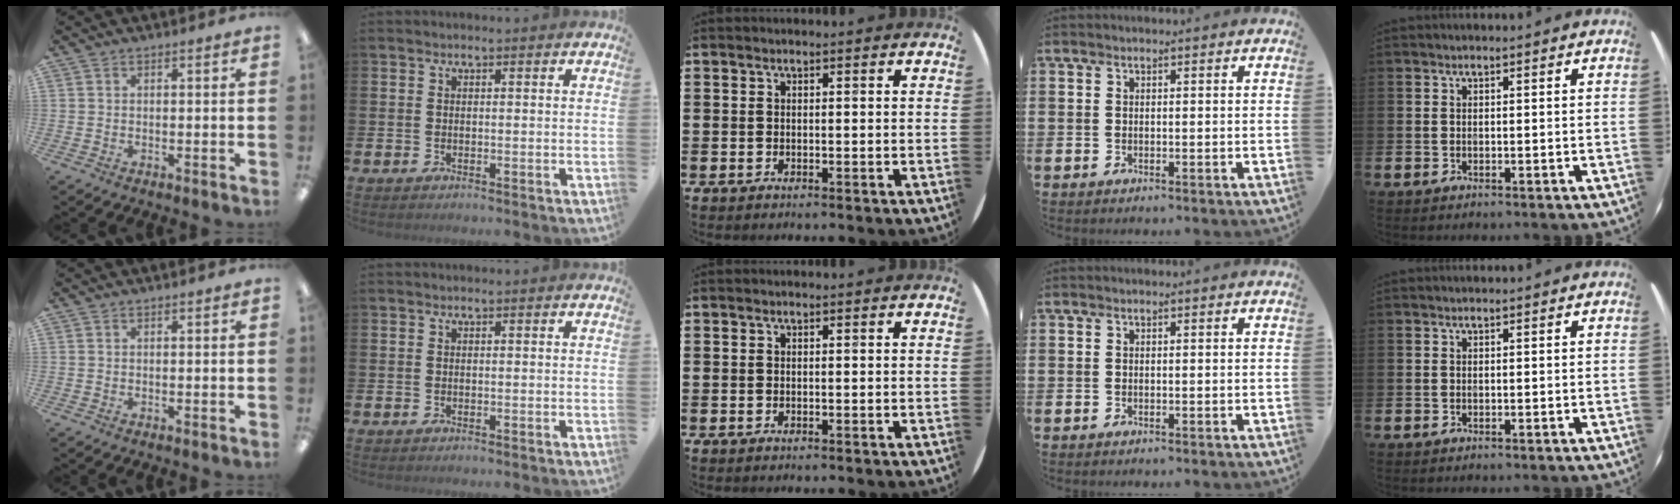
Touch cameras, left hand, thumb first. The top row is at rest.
{}